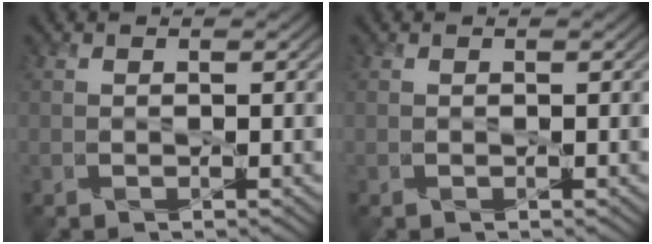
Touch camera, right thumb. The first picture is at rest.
{"total": 0.0}